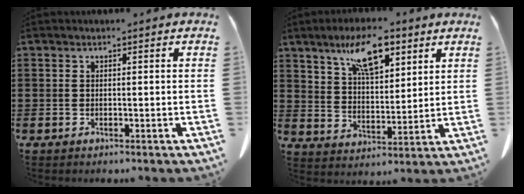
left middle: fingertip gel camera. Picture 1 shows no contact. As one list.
[{"total": 10.3, "force": [6.8, 4.2, 6.6], "torque": [-0.130, -0.009, 0.119]}]